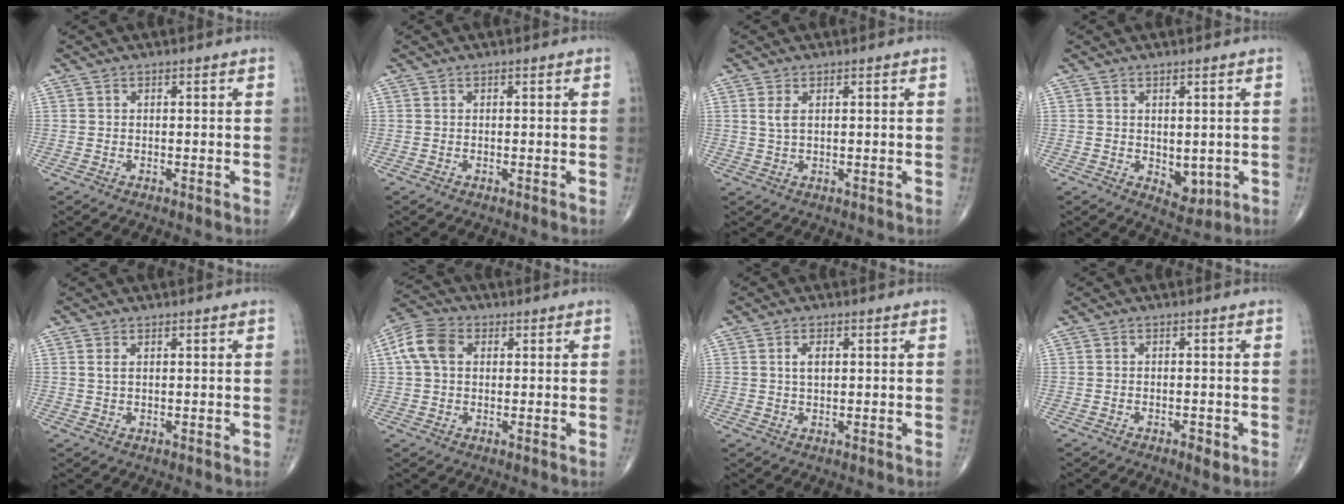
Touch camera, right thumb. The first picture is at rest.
{"total": 0.0}
{"total": 2.3, "force": [0.8, 1.0, 1.9], "torque": [-0.044, 0.002, 0.022]}
{"total": 4.2, "force": [-0.3, 2.7, 3.2], "torque": [-0.025, -0.010, 0.009]}
{"total": 1.3, "force": [0.5, 0.7, 1.1], "torque": [-0.026, 0.005, 0.013]}
{"total": 7.6, "force": [1.6, 5.4, 5.1], "torque": [-0.105, 0.020, 0.024]}
{"total": 2.7, "force": [0.6, 1.4, 2.2], "torque": [-0.039, 0.000, 0.012]}
{"total": 2.1, "force": [-1.1, 0.9, 1.5], "torque": [-0.025, 0.002, -0.017]}